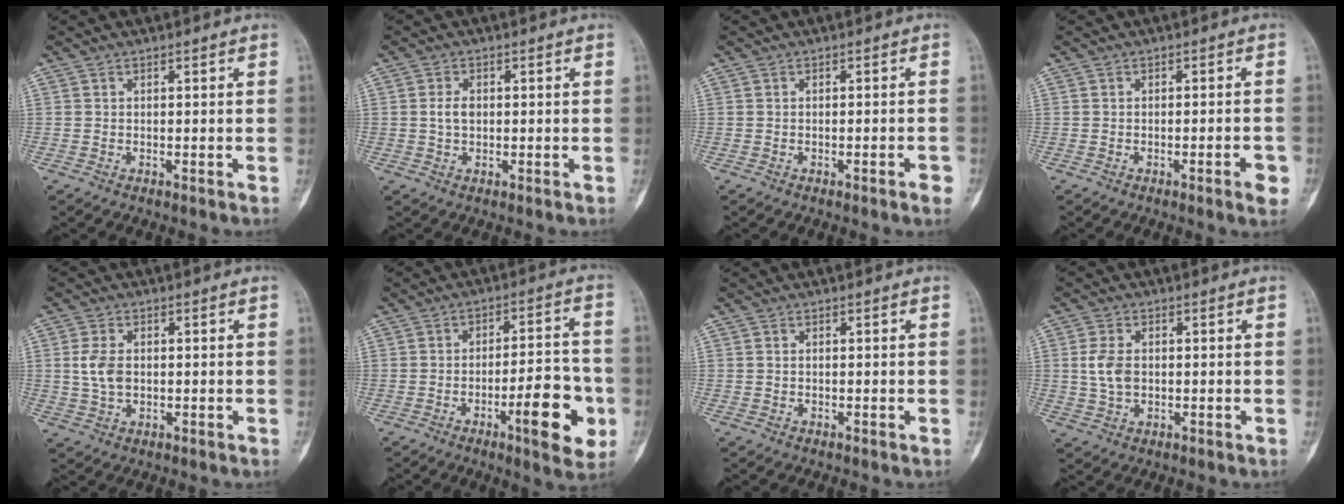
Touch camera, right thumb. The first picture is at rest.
{"total": 2.5, "force": [0.1, 1.7, 1.9], "torque": [-0.033, 0.004, 0.001]}
{"total": 2.2, "force": [-1.1, 0.4, 1.8], "torque": [-0.024, 0.003, -0.014]}
{"total": 3.6, "force": [-1.6, 0.7, 3.1], "torque": [-0.039, 0.006, -0.020]}
{"total": 4.6, "force": [0.3, 2.9, 3.5], "torque": [-0.071, 0.003, 0.007]}
{"total": 13.4, "force": [-4.7, 3.9, 12.0], "torque": [-0.146, 0.024, -0.065]}
{"total": 0.0}
{"total": 4.7, "force": [0.2, 3.1, 3.6], "torque": [-0.073, 0.004, 0.005]}